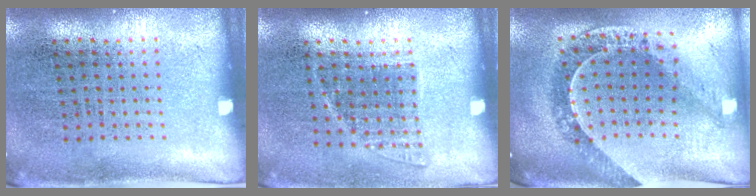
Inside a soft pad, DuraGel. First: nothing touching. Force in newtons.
{"total": 1.1, "press": 0.9, "slide": 0.5}
{"total": 1.1, "press": 1.1, "slide": 0.1}